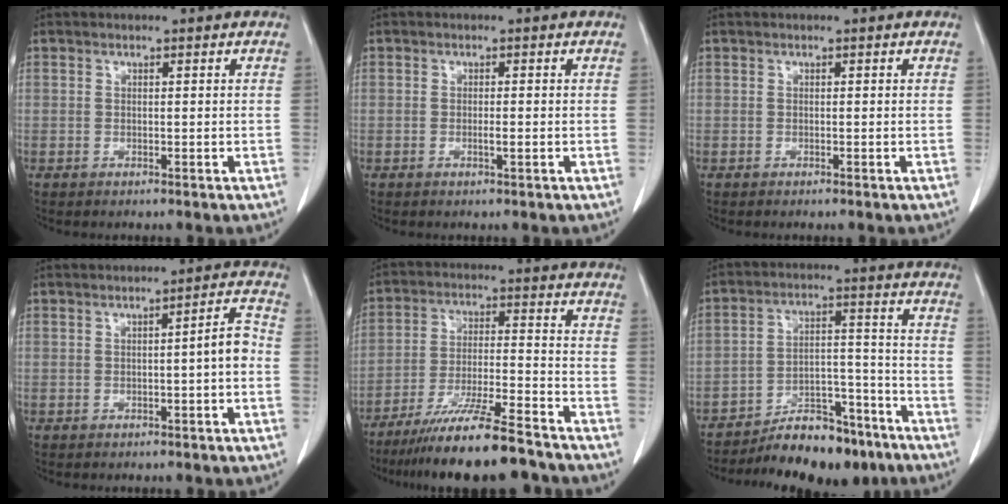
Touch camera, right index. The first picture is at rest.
{"total": 1.1, "force": [-0.3, 0.1, 1.1], "torque": [-0.020, -0.002, -0.004]}
{"total": 0.0}
{"total": 3.5, "force": [-0.8, 0.1, 3.4], "torque": [-0.042, 0.010, -0.012]}
{"total": 15.1, "force": [-12.5, 0.6, 8.3], "torque": [-0.145, -0.023, -0.209]}
{"total": 13.4, "force": [-11.2, 4.6, 5.7], "torque": [-0.068, 0.045, -0.175]}